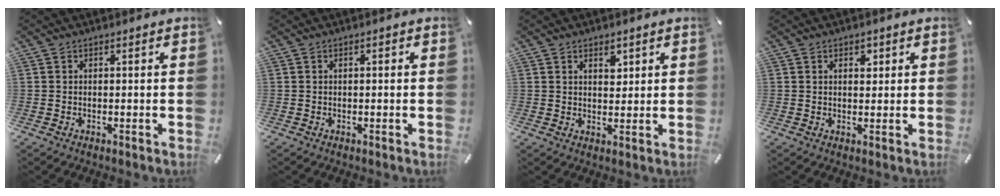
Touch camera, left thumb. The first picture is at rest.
{"total": 0.7, "force": [-0.1, 0.3, 0.6], "torque": [-0.011, 0.001, -0.002]}
{"total": 3.5, "force": [1.9, 2.4, 1.9], "torque": [-0.009, -0.010, 0.027]}
{"total": 2.6, "force": [1.0, 1.8, 1.7], "torque": [-0.014, -0.004, 0.011]}